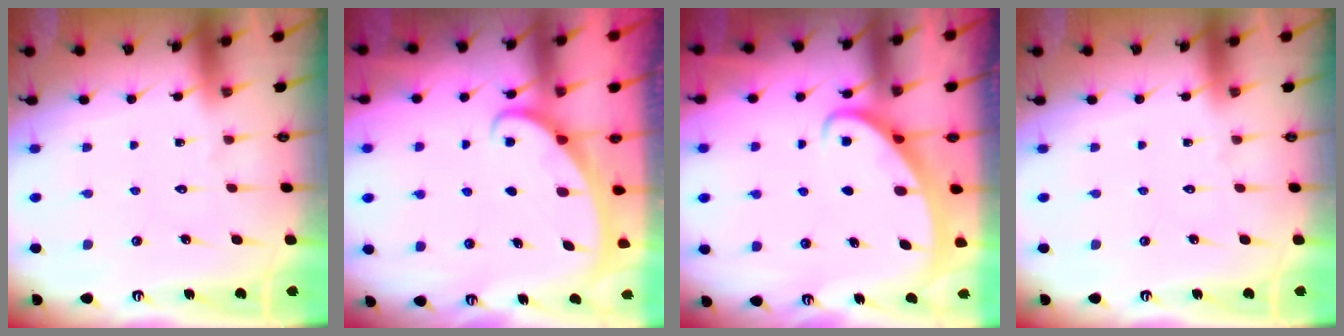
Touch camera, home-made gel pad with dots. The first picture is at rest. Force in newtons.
{"total": 2.2, "press": 2.2, "slide": 0.4}
{"total": 2.6, "press": 2.6, "slide": 0.3}
{"total": 0.0}